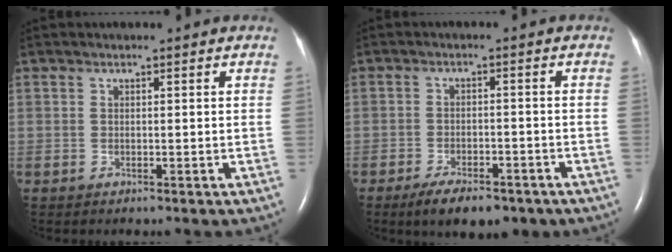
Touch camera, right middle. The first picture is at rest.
{"total": 7.7, "force": [-5.6, 3.0, 4.4], "torque": [-0.066, -0.003, -0.083]}